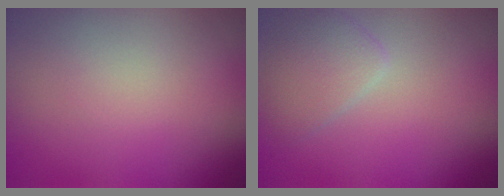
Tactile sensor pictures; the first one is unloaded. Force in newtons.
{"total": 2.4, "press": 2.4, "slide": 0.1}